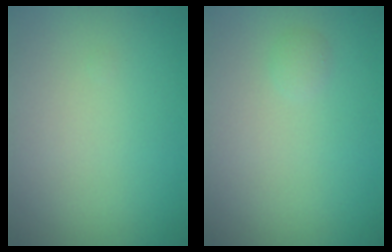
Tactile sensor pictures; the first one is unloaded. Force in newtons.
{"total": 0.6, "press": 0.6, "slide": 0.0}